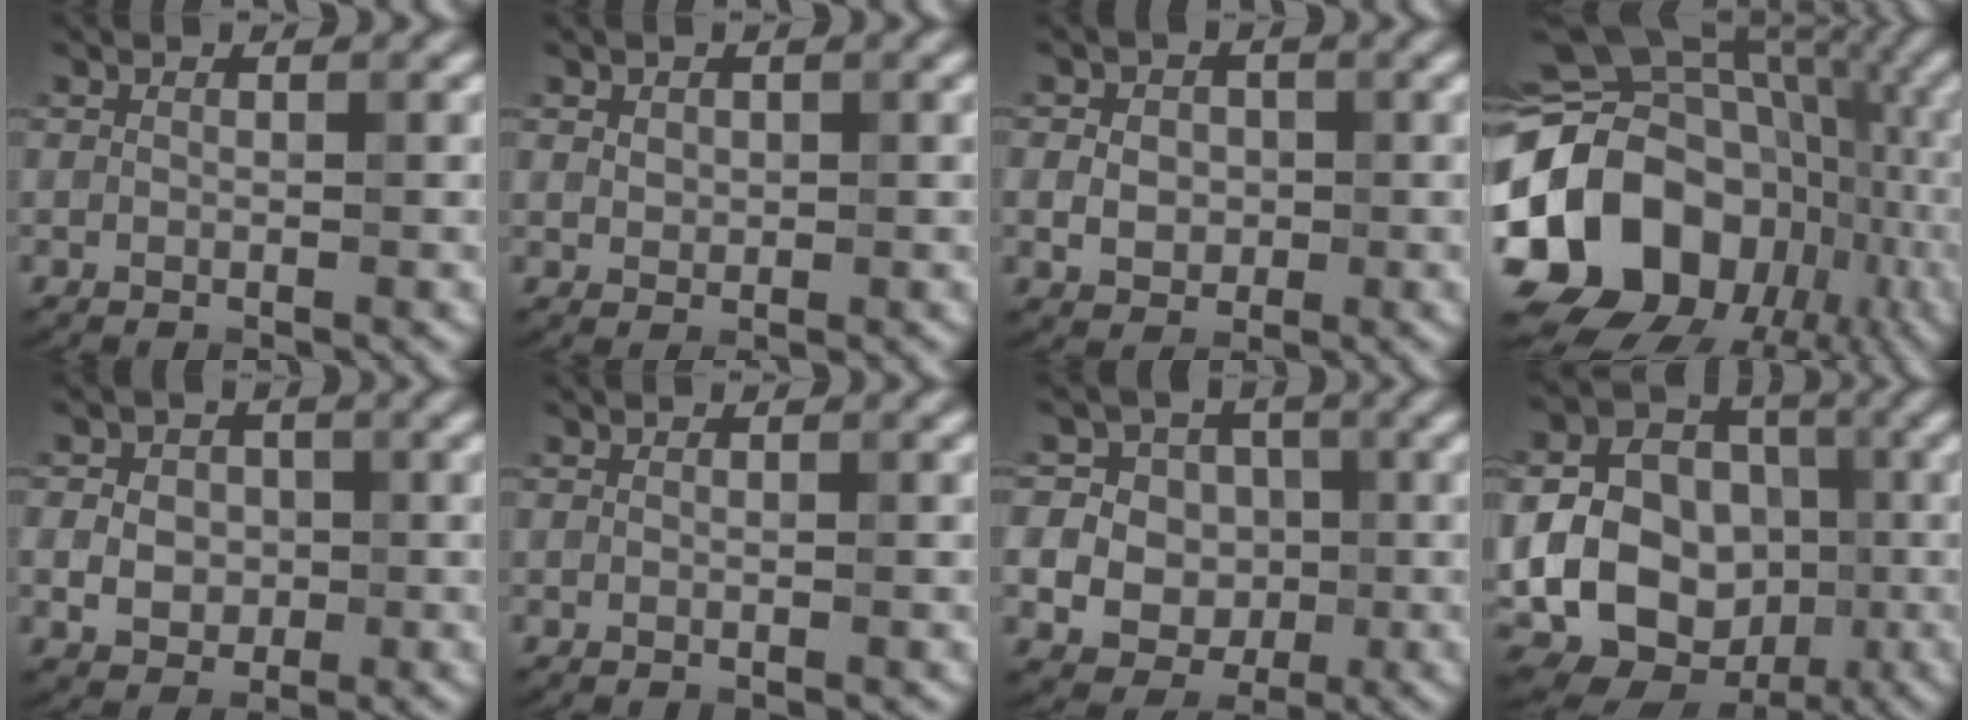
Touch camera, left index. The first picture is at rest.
{"total": 1.3, "force": [0.5, 1.0, 0.5], "torque": [-0.007, -0.002, 0.014]}
{"total": 3.4, "force": [0.1, 2.9, 1.8], "torque": [-0.018, 0.006, -0.013]}
{"total": 18.6, "force": [-4.1, 15.0, 10.2], "torque": [-0.211, 0.001, -0.078]}
{"total": 4.5, "force": [0.2, 3.9, 2.3], "torque": [-0.024, 0.015, -0.015]}
{"total": 0.0}
{"total": 11.7, "force": [0.8, 10.8, 4.2], "torque": [-0.104, 0.029, -0.002]}
{"total": 18.5, "force": [-3.1, 16.2, 8.5], "torque": [-0.180, -0.006, -0.068]}